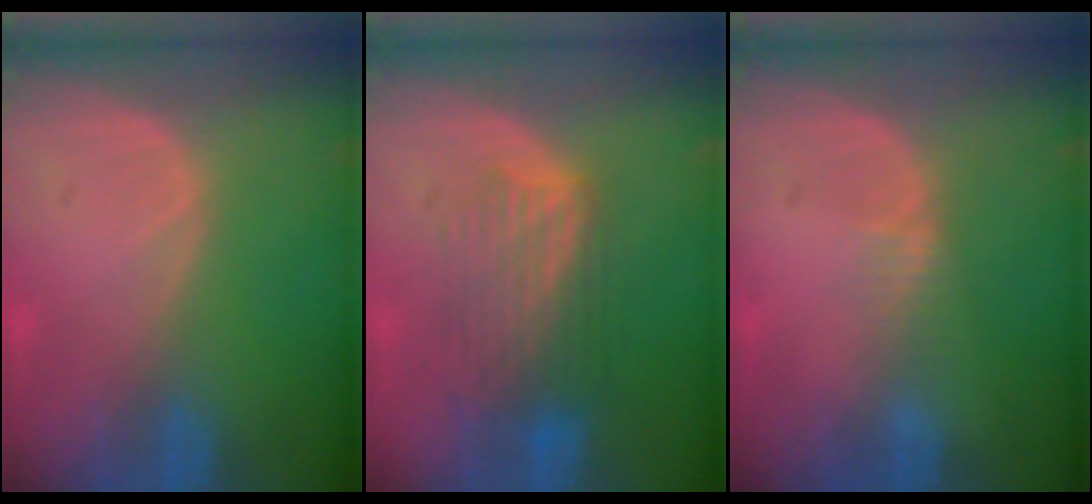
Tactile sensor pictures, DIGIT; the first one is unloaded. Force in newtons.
{"total": 6.1, "press": 6.1, "slide": 0.6}
{"total": 1.3, "press": 1.1, "slide": 0.8}